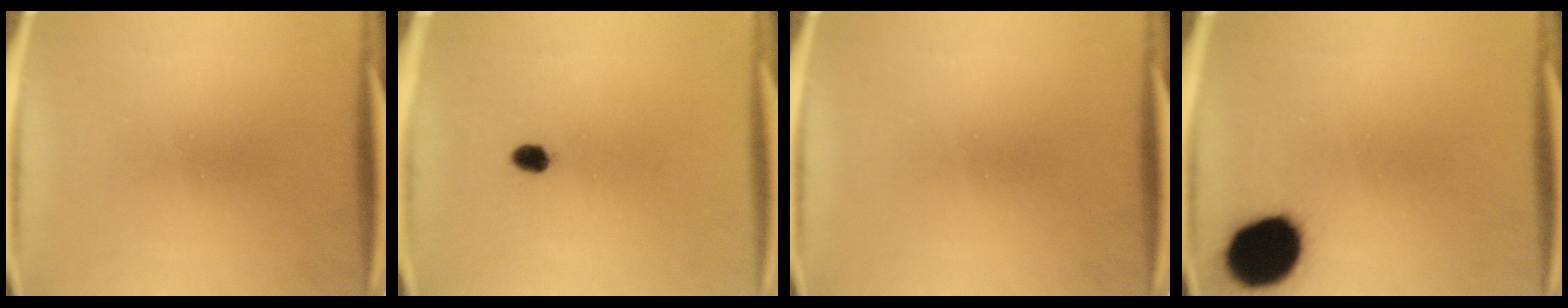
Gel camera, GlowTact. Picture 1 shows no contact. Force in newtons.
{"total": 2.1}
{"total": 0.0}
{"total": 10.8}